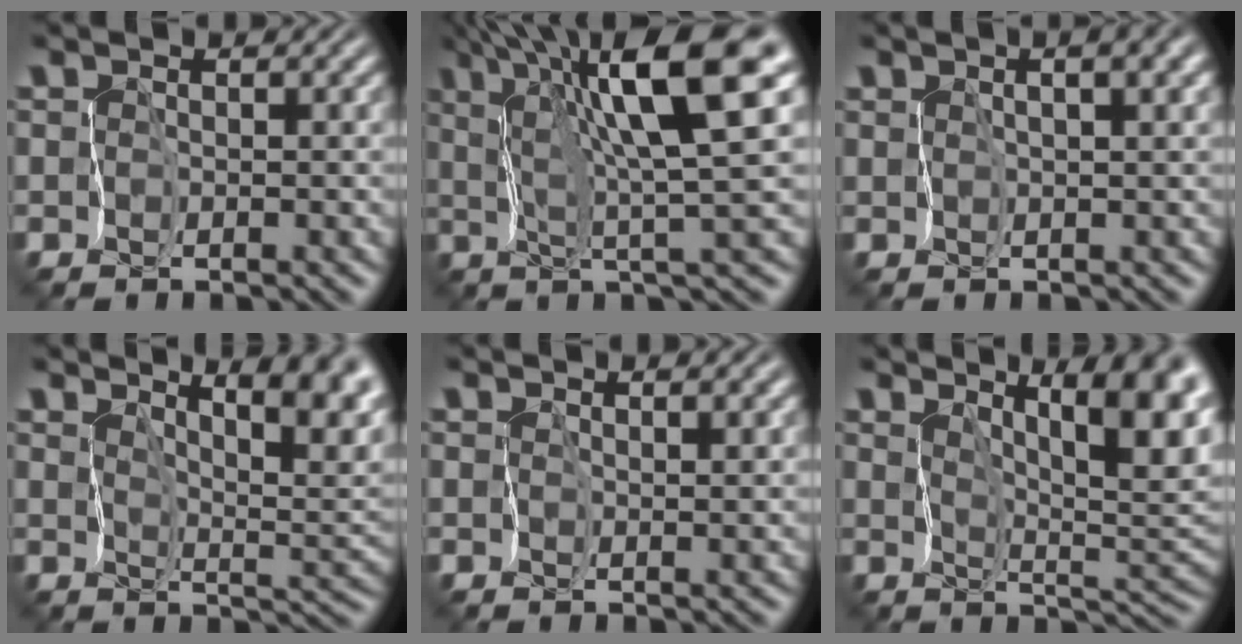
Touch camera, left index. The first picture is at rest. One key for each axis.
{"total": 10.8, "fx": 4.8, "fy": 1.3, "fz": 9.6, "tx": -0.145, "ty": 0.016, "tz": 0.080}
{"total": 4.2, "fx": 2.0, "fy": 1.7, "fz": 3.3, "tx": -0.043, "ty": 0.013, "tz": 0.029}
{"total": 7.0, "fx": 4.6, "fy": 1.5, "fz": 5.0, "tx": -0.074, "ty": 0.010, "tz": 0.073}
{"total": 1.7, "fx": 1.3, "fy": 0.3, "fz": 1.0, "tx": -0.018, "ty": 0.002, "tz": 0.025}
{"total": 8.6, "fx": 4.6, "fy": 2.0, "fz": 7.0, "tx": -0.094, "ty": 0.010, "tz": 0.072}